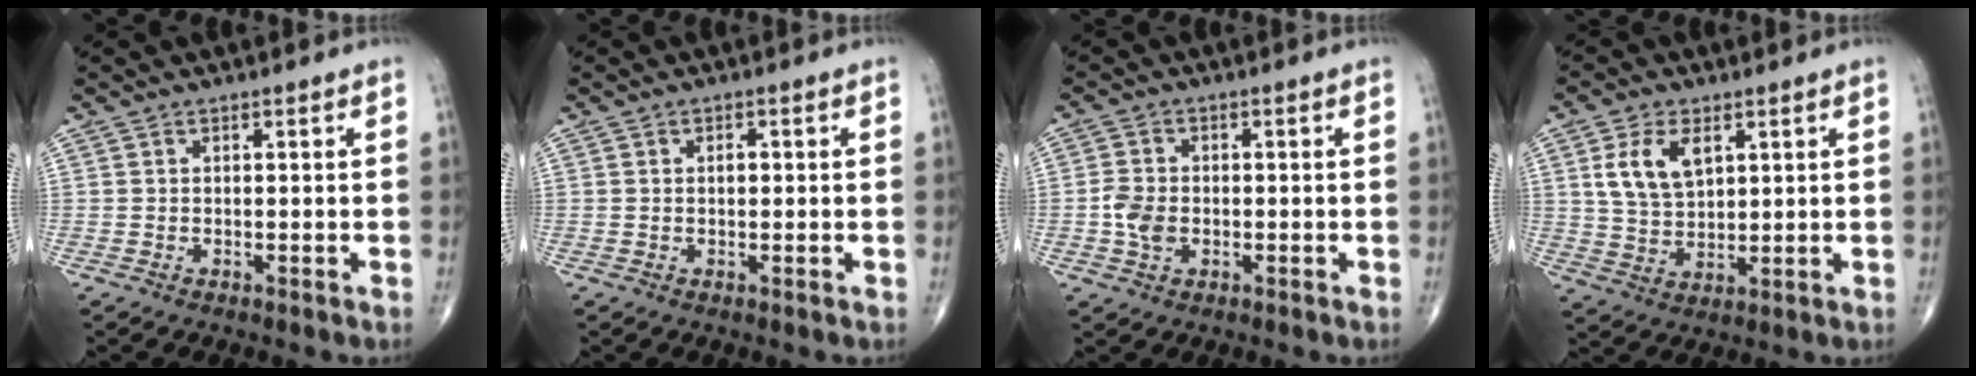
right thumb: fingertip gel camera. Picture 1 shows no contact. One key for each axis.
{"total": 1.5, "fx": 0.2, "fy": 0.9, "fz": 1.2, "tx": -0.018, "ty": 0.002, "tz": 0.001}
{"total": 4.5, "fx": -0.9, "fy": 3.2, "fz": 3.0, "tx": -0.058, "ty": 0.006, "tz": -0.018}
{"total": 8.9, "fx": 3.3, "fy": 5.3, "fz": 6.3, "tx": -0.110, "ty": -0.011, "tz": 0.067}